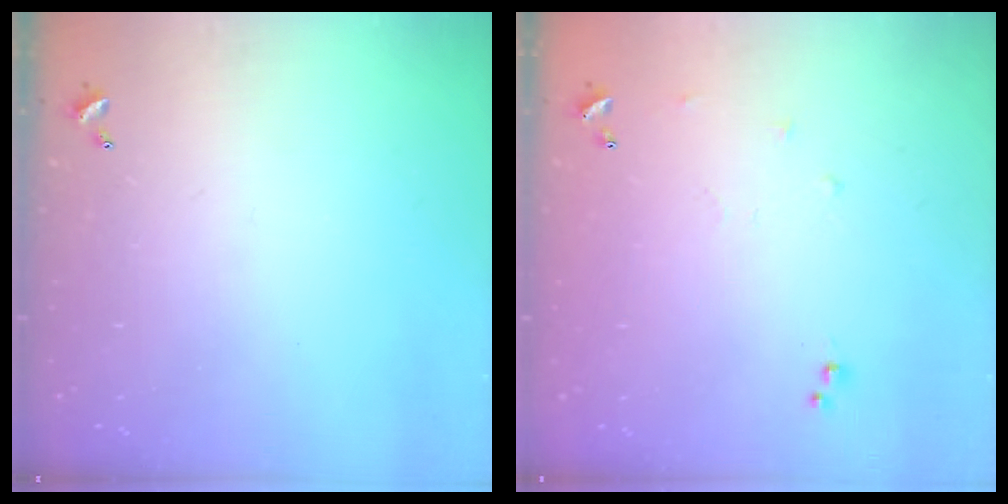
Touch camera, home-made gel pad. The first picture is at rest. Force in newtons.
{"total": 6.3, "press": 6.3, "slide": 0.7}